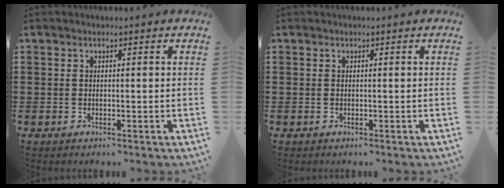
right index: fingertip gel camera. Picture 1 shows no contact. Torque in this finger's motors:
{"motor_torque": [0.00, 0.00, 0.00, 0.00]}